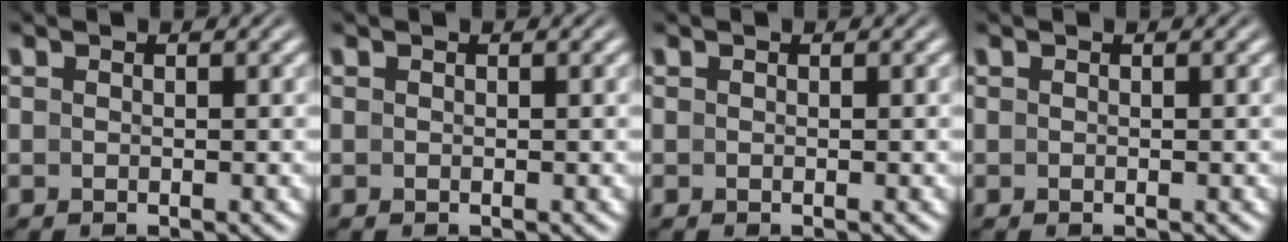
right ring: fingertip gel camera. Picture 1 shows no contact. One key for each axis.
{"total": 0.0}
{"total": 0.0}
{"total": 0.0}